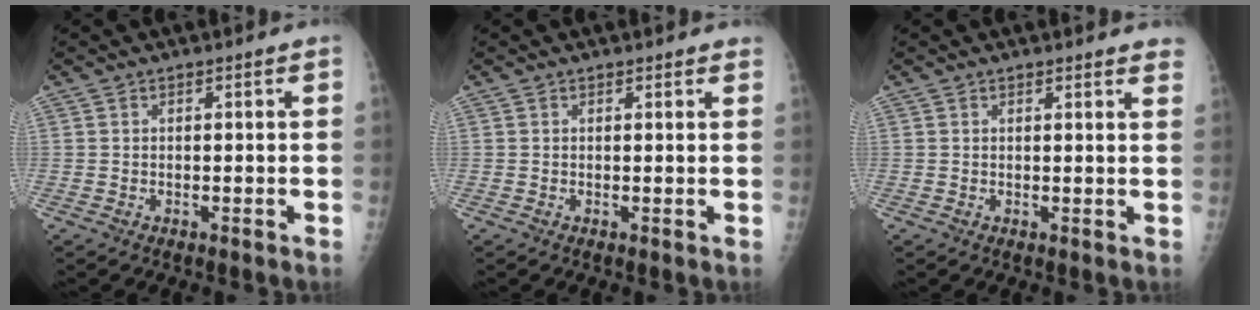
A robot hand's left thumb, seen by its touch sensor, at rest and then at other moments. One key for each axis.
{"total": 1.9, "fx": 1.7, "fy": 0.5, "fz": 0.6, "tx": 0.001, "ty": -0.002, "tz": 0.016}
{"total": 5.4, "fx": 5.0, "fy": 0.9, "fz": 1.9, "tx": 0.000, "ty": -0.015, "tz": 0.041}